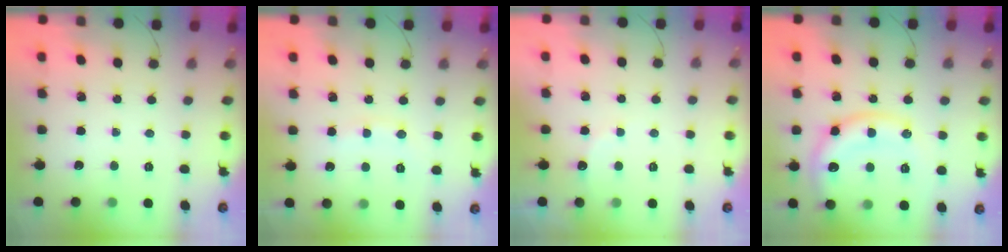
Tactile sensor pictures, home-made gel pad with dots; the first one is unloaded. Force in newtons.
{"total": 6.7, "press": 6.6, "slide": 1.2}
{"total": 5.3, "press": 5.2, "slide": 1.0}
{"total": 13.7, "press": 13.6, "slide": 1.9}